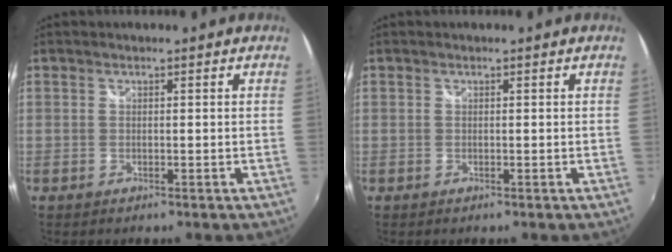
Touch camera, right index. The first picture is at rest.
{"total": 0.0}